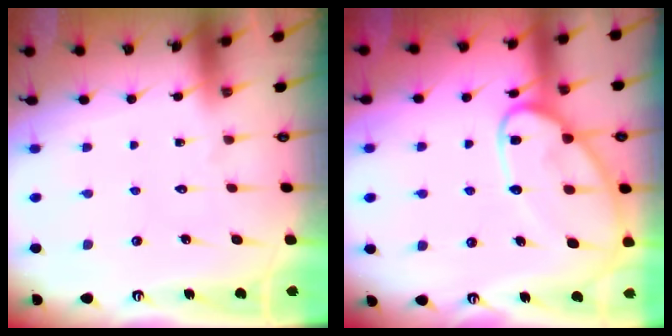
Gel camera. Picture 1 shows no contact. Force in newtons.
{"total": 14.8, "press": 14.7, "slide": 1.3}